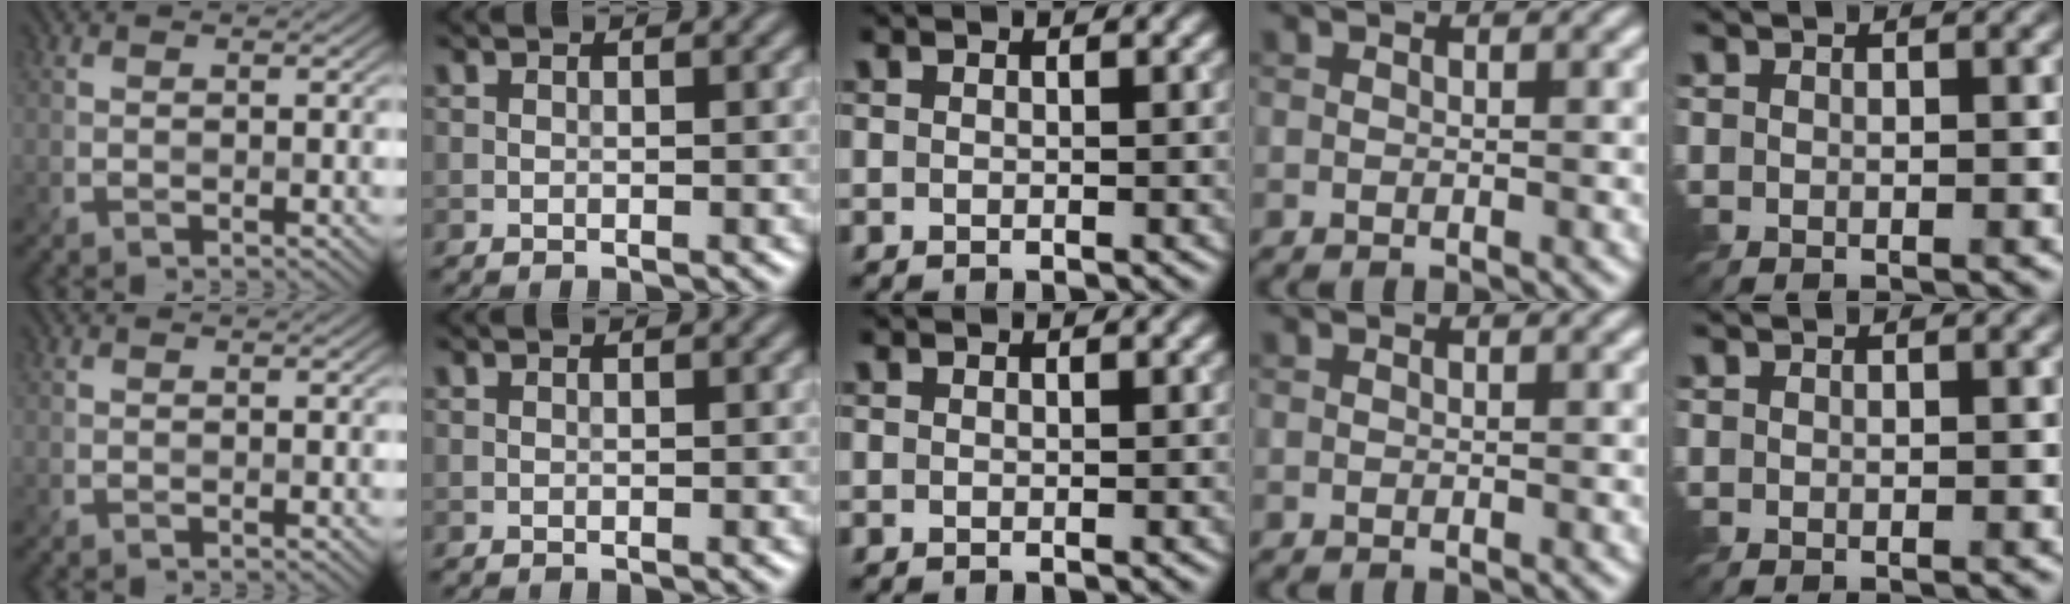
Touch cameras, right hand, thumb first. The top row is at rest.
{}